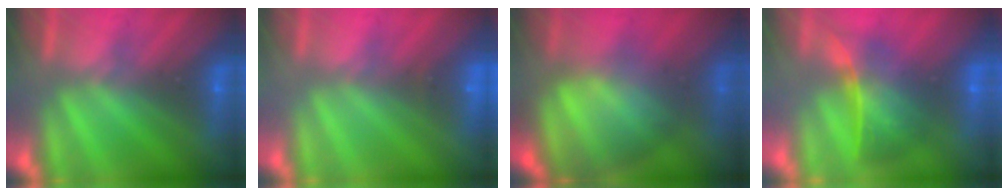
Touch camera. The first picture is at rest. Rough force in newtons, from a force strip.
{"total": 2.0}
{"total": 7.8}
{"total": 7.7}